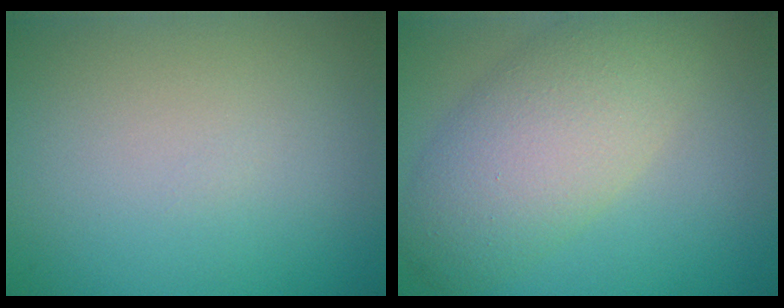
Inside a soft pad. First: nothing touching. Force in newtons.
{"total": 6.9, "press": 6.9, "slide": 0.6}